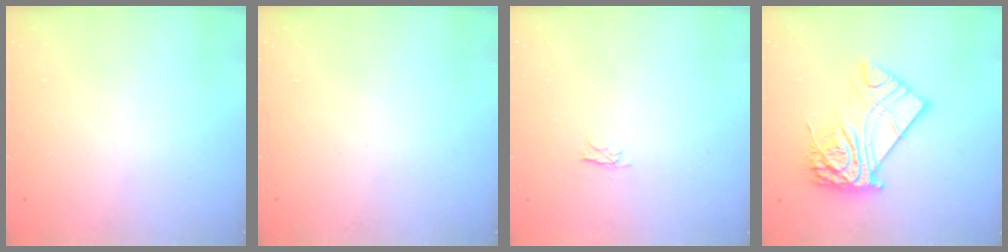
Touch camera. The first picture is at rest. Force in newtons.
{"total": 0.0}
{"total": 2.8, "press": 2.7, "slide": 0.4}
{"total": 15.8, "press": 15.7, "slide": 1.3}